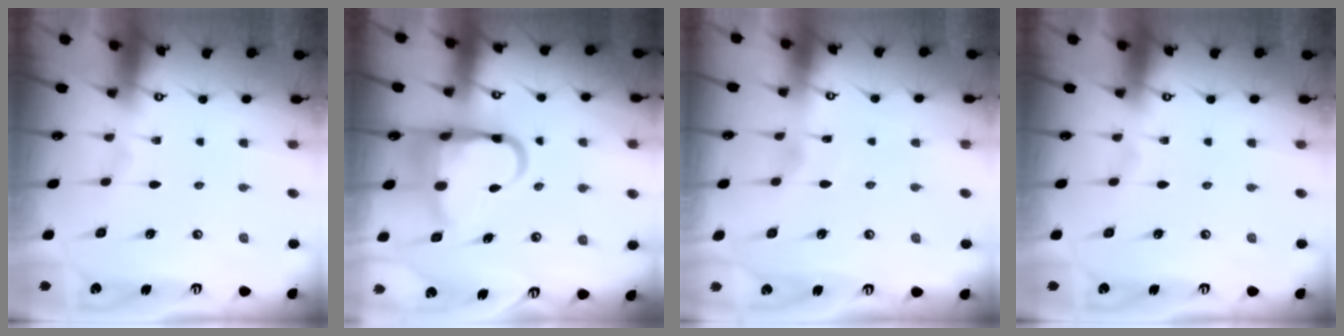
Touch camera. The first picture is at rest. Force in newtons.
{"total": 12.7, "press": 12.5, "slide": 2.3}
{"total": 1.7, "press": 1.7, "slide": 0.2}
{"total": 0.0}